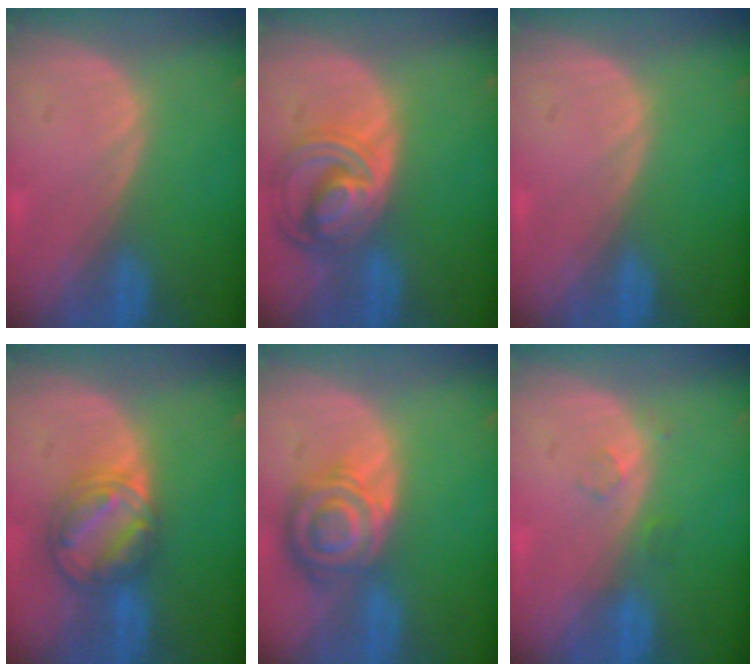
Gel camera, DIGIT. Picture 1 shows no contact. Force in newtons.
{"total": 8.6, "press": 7.4, "slide": 4.4}
{"total": 0.0}
{"total": 8.1, "press": 7.0, "slide": 4.1}
{"total": 8.3, "press": 7.2, "slide": 4.0}
{"total": 1.7, "press": 1.7, "slide": 0.2}